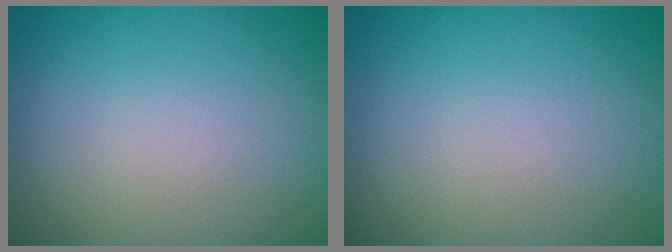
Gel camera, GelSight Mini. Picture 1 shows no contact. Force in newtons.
{"total": 0.0}